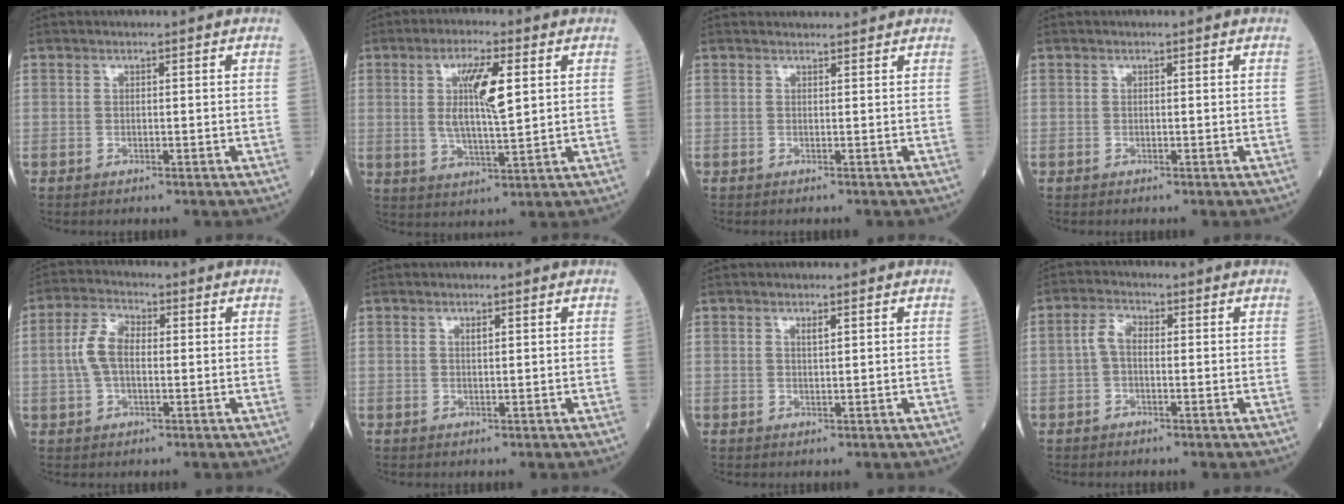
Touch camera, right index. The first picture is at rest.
{"total": 8.4, "force": [2.1, 1.3, 8.1], "torque": [-0.151, 0.000, 0.039]}
{"total": 2.9, "force": [2.8, 0.5, 0.6], "torque": [-0.023, 0.019, 0.027]}
{"total": 0.0}
{"total": 5.7, "force": [0.2, 3.0, 4.8], "torque": [-0.114, 0.017, 0.000]}
{"total": 0.7, "force": [0.4, 0.1, 0.6], "torque": [-0.014, -0.002, 0.007]}
{"total": 1.0, "force": [0.6, 0.0, 0.8], "torque": [-0.017, -0.002, 0.010]}
{"total": 3.0, "force": [-0.2, 1.6, 2.5], "torque": [-0.052, 0.014, -0.006]}